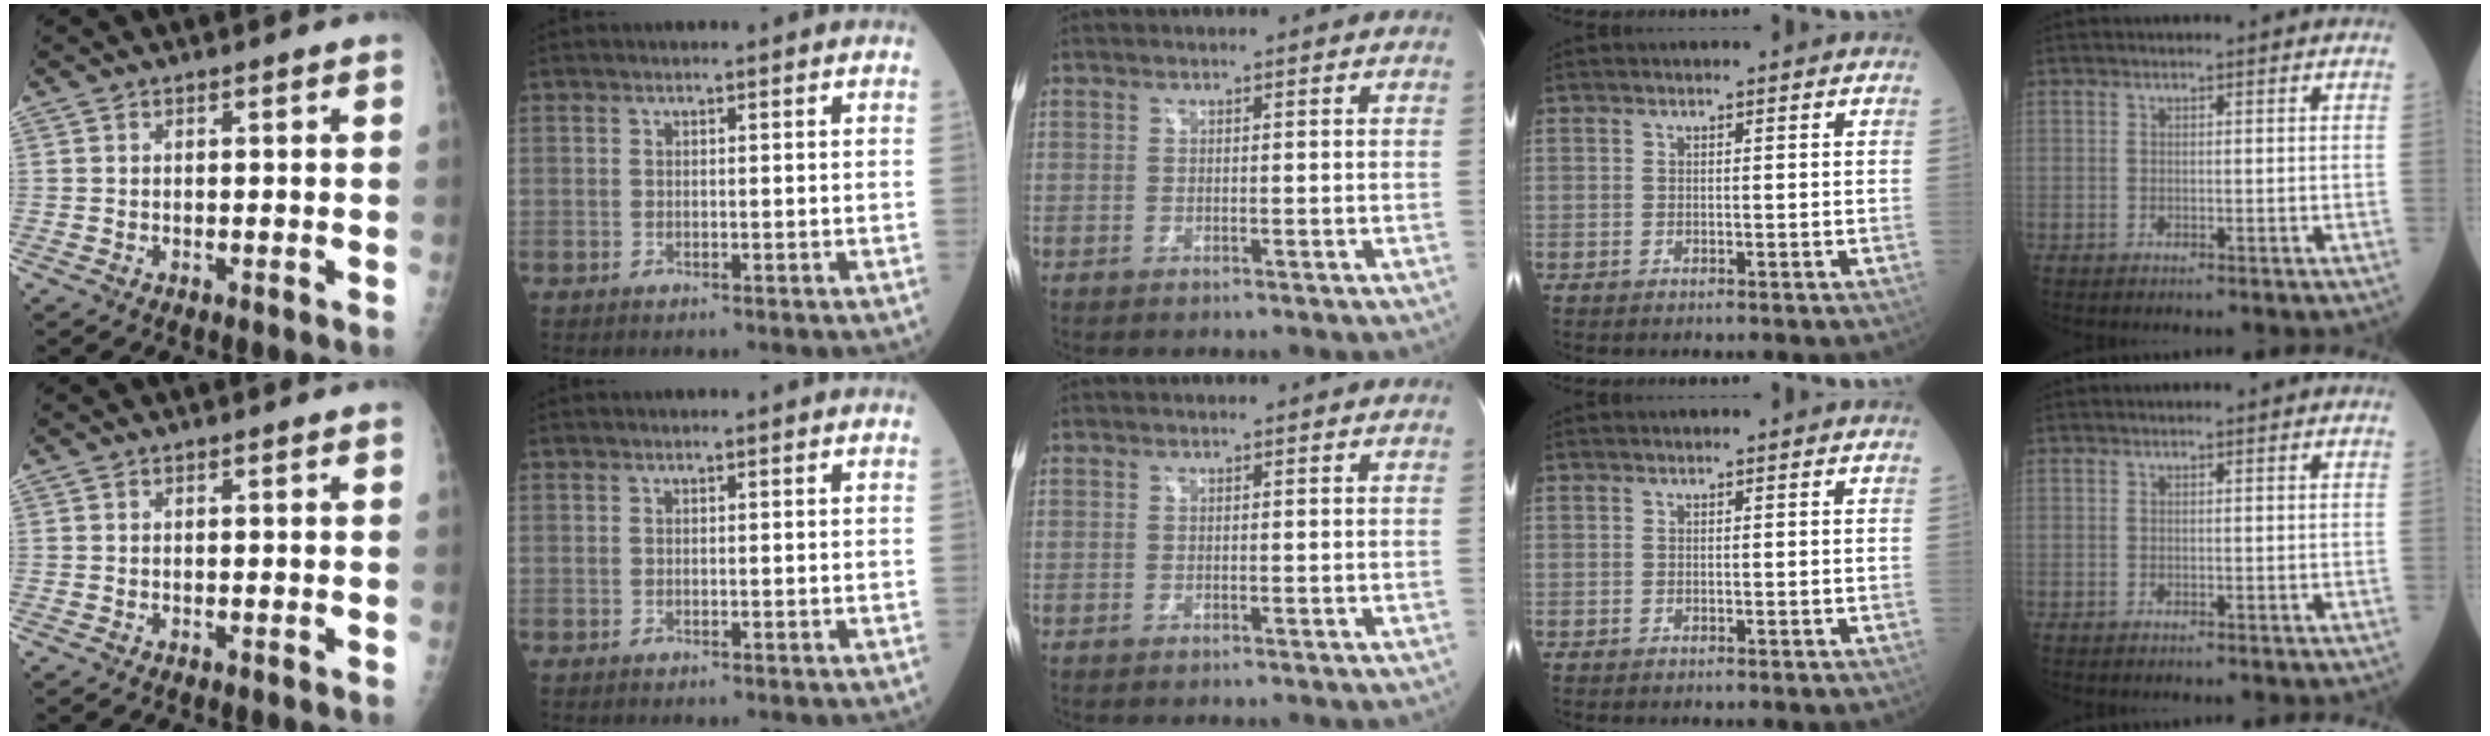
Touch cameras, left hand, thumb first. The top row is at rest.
{}